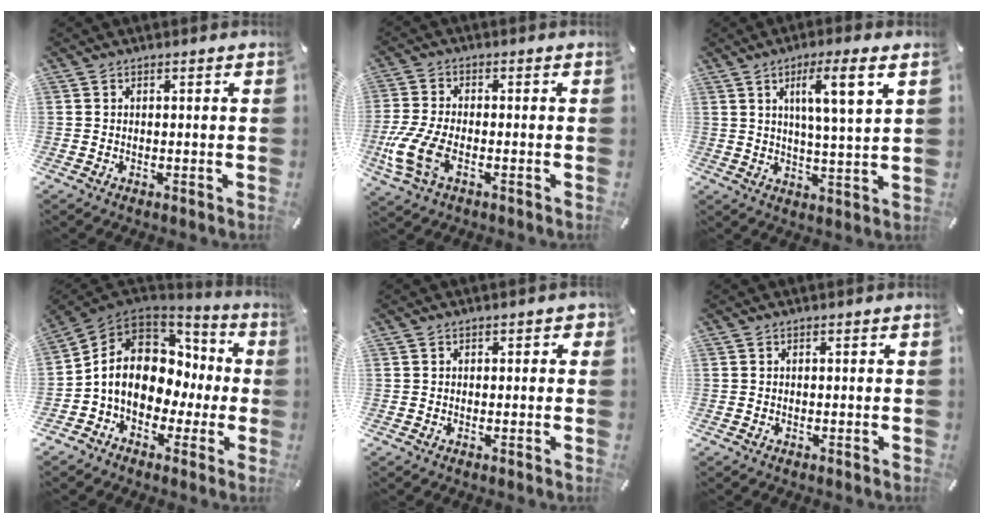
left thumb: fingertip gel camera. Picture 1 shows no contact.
{"total": 9.7, "force": [-3.3, 5.2, 7.5], "torque": [-0.166, -0.005, -0.056]}
{"total": 9.4, "force": [4.5, 1.0, 8.2], "torque": [-0.146, -0.011, 0.069]}
{"total": 13.8, "force": [-0.5, 11.2, 8.0], "torque": [-0.156, 0.005, -0.006]}
{"total": 1.2, "force": [0.2, 1.0, 0.7], "torque": [-0.005, 0.004, -0.001]}
{"total": 0.0}